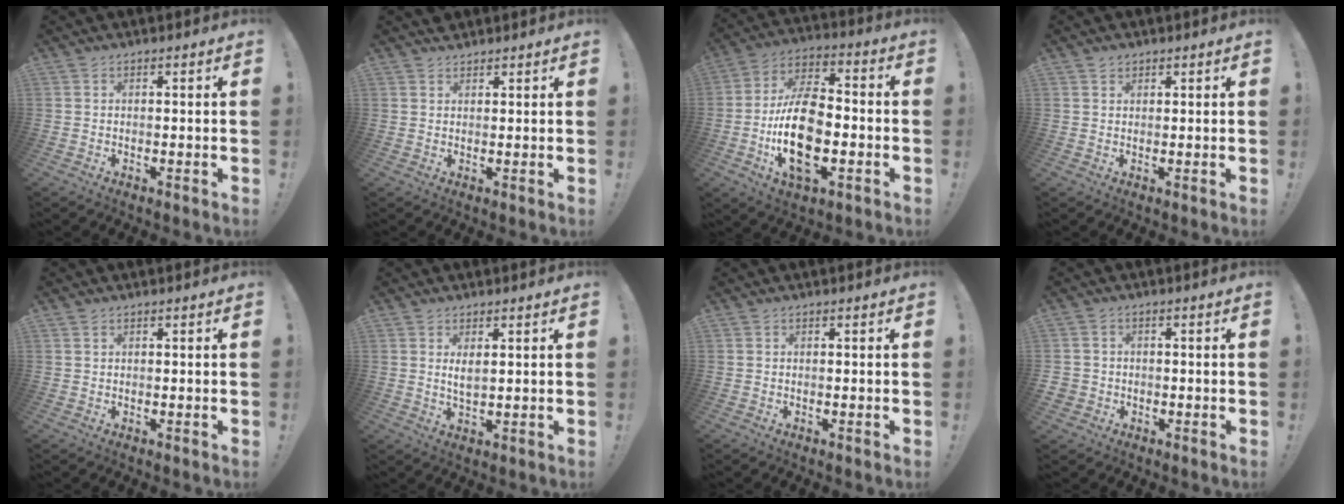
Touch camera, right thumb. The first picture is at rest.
{"total": 1.7, "force": [1.5, 0.8, 0.0], "torque": [0.001, -0.010, 0.030]}
{"total": 19.6, "force": [-4.6, 10.9, 15.6], "torque": [-0.296, 0.018, -0.078]}
{"total": 1.4, "force": [1.1, 0.8, 0.2], "torque": [-0.003, -0.004, 0.020]}
{"total": 0.8, "force": [0.6, 0.4, 0.2], "torque": [0.000, -0.002, 0.010]}
{"total": 3.2, "force": [1.2, 1.1, 2.7], "torque": [-0.041, -0.008, 0.019]}
{"total": 0.0}
{"total": 2.9, "force": [-0.8, 2.7, 0.9], "torque": [-0.013, 0.005, -0.013]}